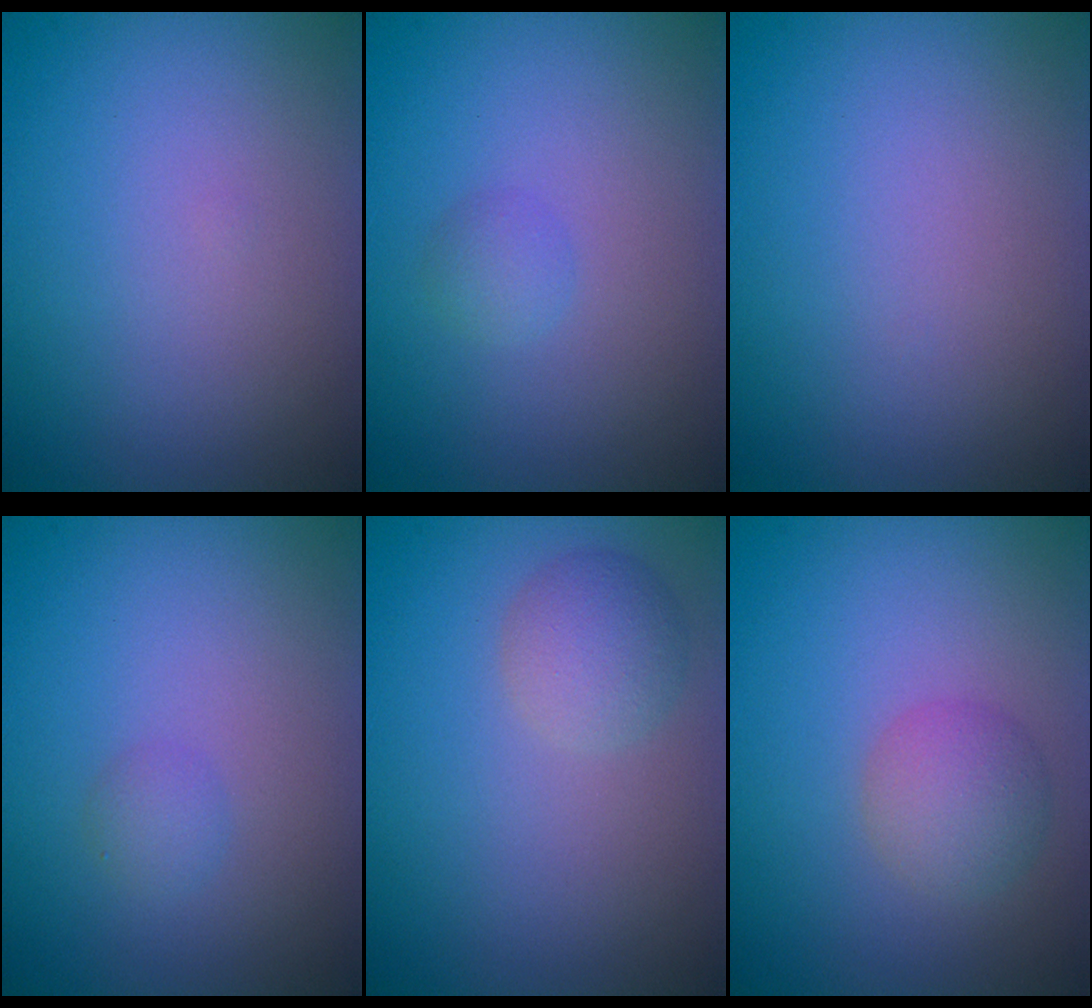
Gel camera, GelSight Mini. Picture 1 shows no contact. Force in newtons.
{"total": 1.1, "press": 1.1, "slide": 0.0}
{"total": 0.0}
{"total": 1.1, "press": 1.1, "slide": 0.0}
{"total": 1.9, "press": 1.9, "slide": 0.1}
{"total": 2.7, "press": 2.7, "slide": 0.1}